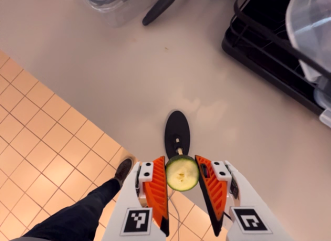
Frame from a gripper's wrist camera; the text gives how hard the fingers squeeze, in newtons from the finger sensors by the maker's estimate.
{"total": 8.4, "left": 8.1, "right": 8.7}